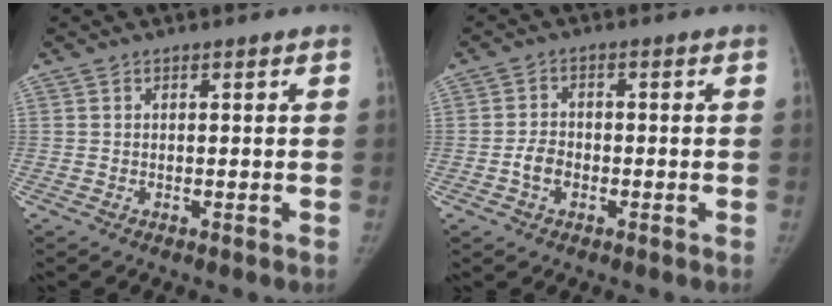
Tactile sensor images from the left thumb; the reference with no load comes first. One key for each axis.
{"total": 3.7, "fx": -1.2, "fy": 2.6, "fz": 2.3, "tx": -0.037, "ty": 0.014, "tz": -0.025}